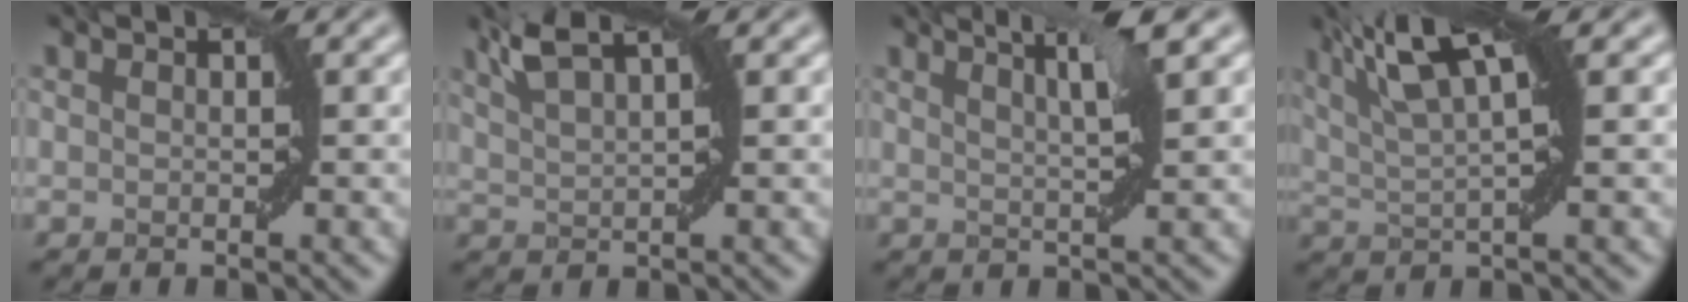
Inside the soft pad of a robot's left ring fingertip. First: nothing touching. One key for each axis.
{"total": 3.9, "fx": 2.6, "fy": 0.8, "fz": 2.7, "tx": -0.060, "ty": 0.018, "tz": 0.049}
{"total": 3.4, "fx": 2.0, "fy": 0.3, "fz": 2.8, "tx": -0.034, "ty": 0.006, "tz": 0.035}
{"total": 6.7, "fx": 3.0, "fy": 1.4, "fz": 5.8, "tx": -0.099, "ty": 0.009, "tz": 0.055}